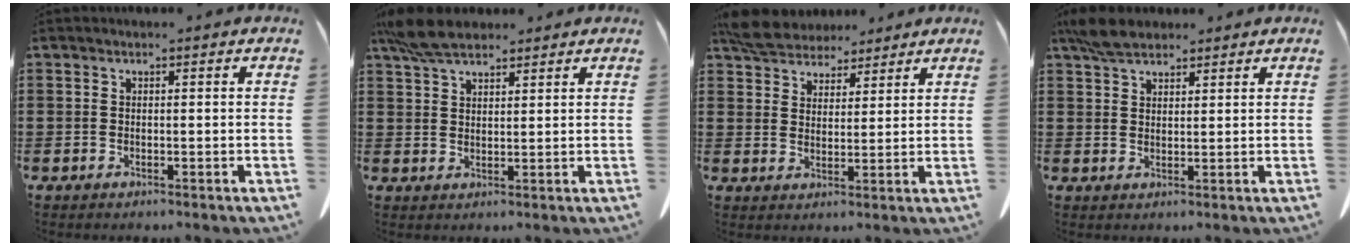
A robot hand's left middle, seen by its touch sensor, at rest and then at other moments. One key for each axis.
{"total": 6.4, "fx": 5.2, "fy": 2.0, "fz": 3.1, "tx": -0.076, "ty": -0.005, "tz": 0.099}
{"total": 5.7, "fx": 5.3, "fy": 2.0, "fz": 0.9, "tx": -0.039, "ty": -0.011, "tz": 0.101}
{"total": 4.8, "fx": 3.9, "fy": 1.8, "fz": 2.3, "tx": -0.054, "ty": 0.000, "tz": 0.075}